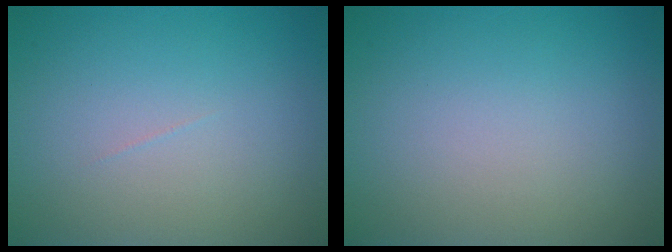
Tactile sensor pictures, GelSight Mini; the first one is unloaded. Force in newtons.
{"total": 0.0}